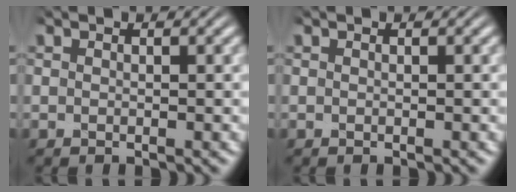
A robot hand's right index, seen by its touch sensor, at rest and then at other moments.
{"total": 0.0}